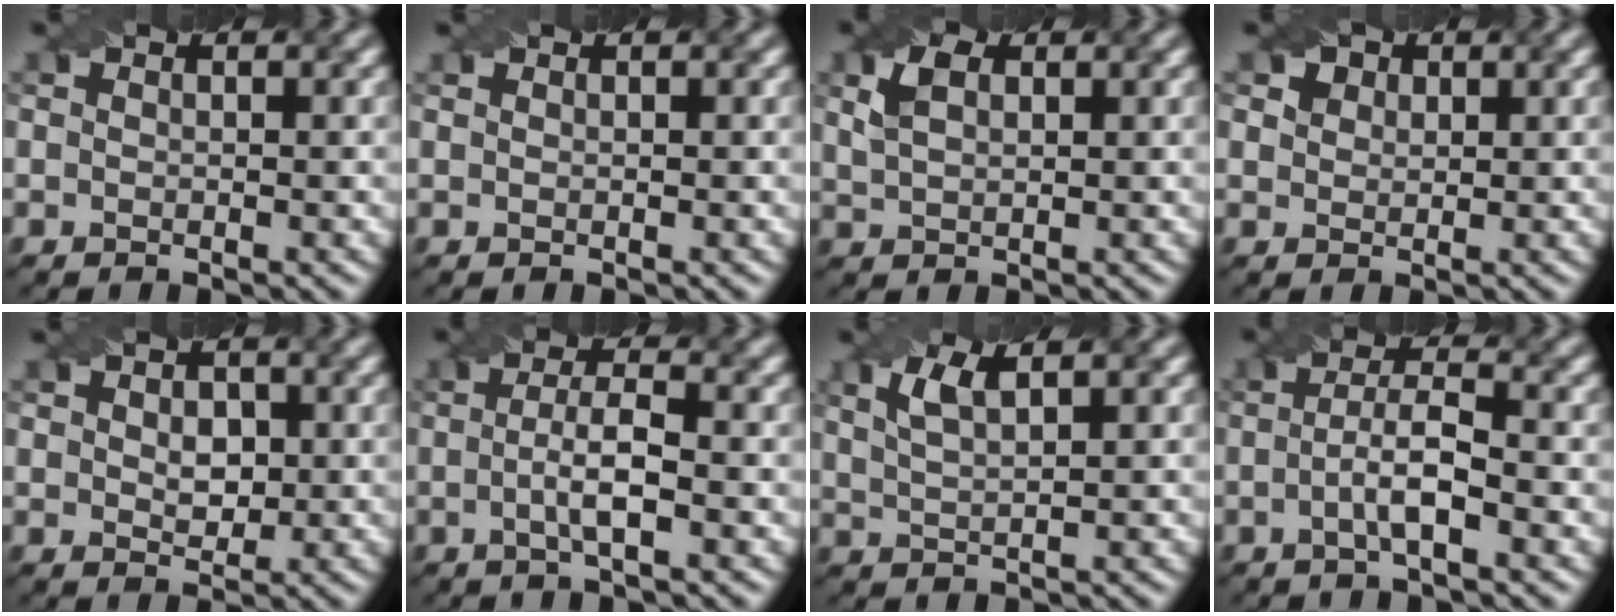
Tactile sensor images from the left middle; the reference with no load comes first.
{"total": 0.0}
{"total": 2.9, "force": [1.3, 1.7, 1.9], "torque": [-0.046, 0.004, 0.026]}
{"total": 3.8, "force": [2.4, 2.5, 1.6], "torque": [-0.047, 0.004, 0.036]}
{"total": 2.5, "force": [0.3, 1.8, 1.8], "torque": [-0.029, -0.002, 0.007]}
{"total": 3.1, "force": [-0.5, 0.6, 3.0], "torque": [-0.058, 0.001, -0.008]}
{"total": 2.9, "force": [1.6, 0.8, 2.4], "torque": [-0.049, 0.002, 0.033]}
{"total": 3.4, "force": [-0.8, 0.7, 3.2], "torque": [-0.061, 0.003, -0.017]}